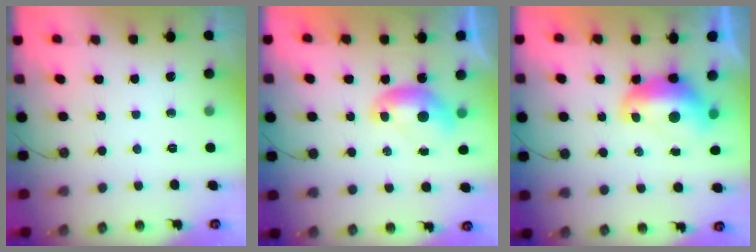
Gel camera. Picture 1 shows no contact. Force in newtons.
{"total": 0.0}
{"total": 2.2, "press": 2.1, "slide": 0.6}